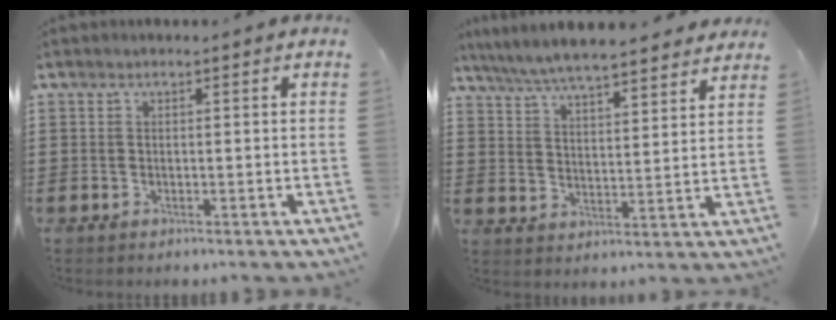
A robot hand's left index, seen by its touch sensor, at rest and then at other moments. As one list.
[{"total": 6.2, "force": [6.0, 0.3, 1.7], "torque": [-0.059, -0.030, 0.106]}]